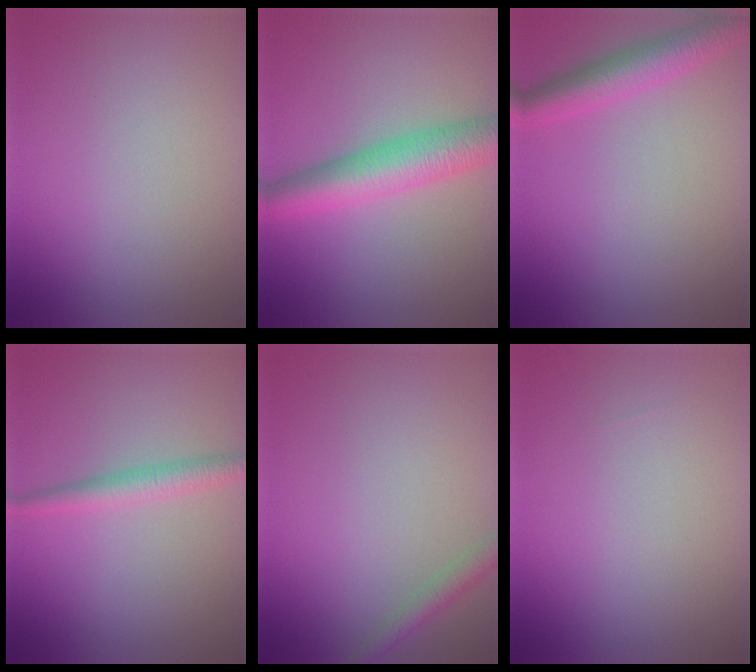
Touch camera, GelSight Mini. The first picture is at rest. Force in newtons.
{"total": 6.3, "press": 6.3, "slide": 0.1}
{"total": 4.2, "press": 4.2, "slide": 0.2}
{"total": 2.4, "press": 2.4, "slide": 0.1}
{"total": 1.9, "press": 1.9, "slide": 0.0}
{"total": 0.0}